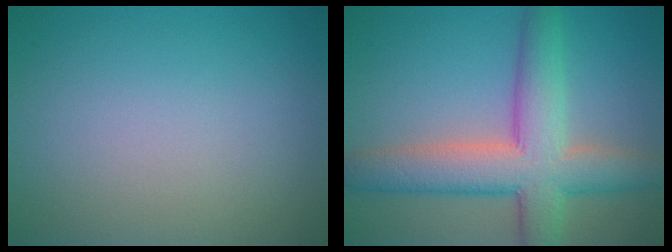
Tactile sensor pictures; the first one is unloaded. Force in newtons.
{"total": 8.0, "press": 8.0, "slide": 0.3}